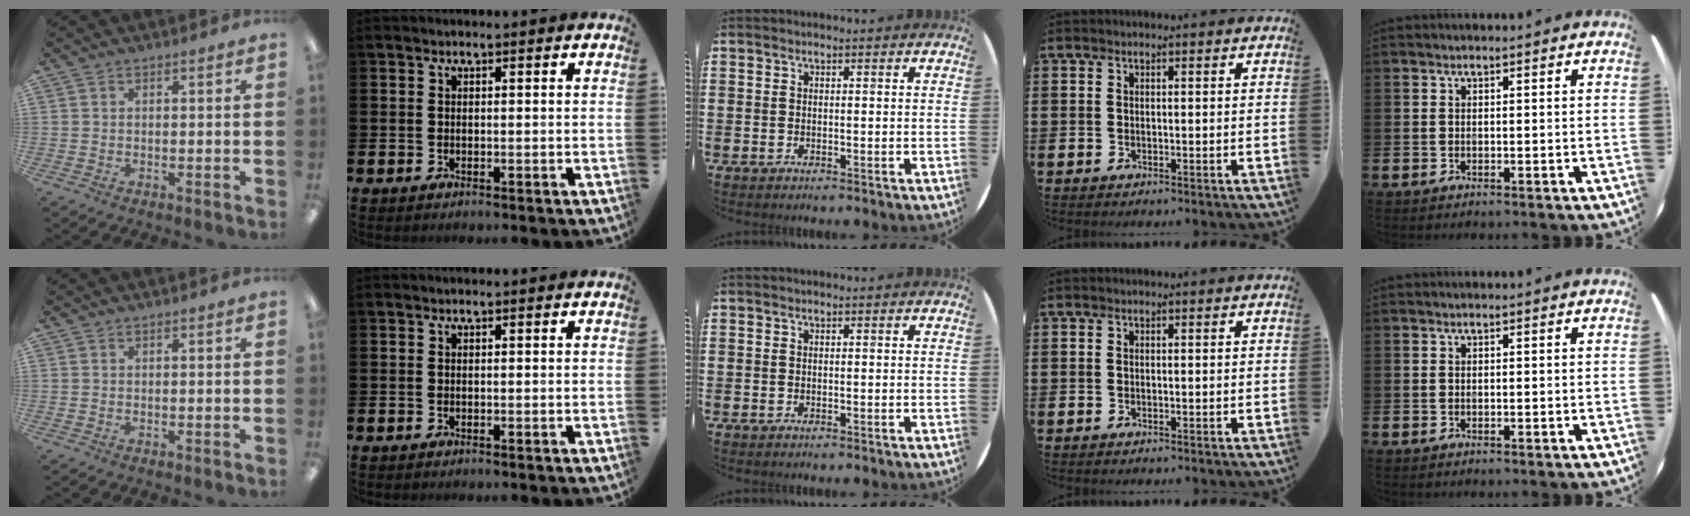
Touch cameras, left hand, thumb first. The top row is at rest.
{}